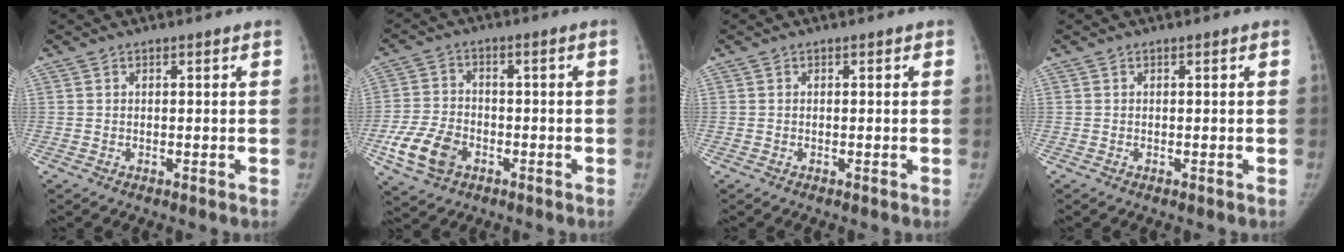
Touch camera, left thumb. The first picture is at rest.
{"total": 9.0, "force": [-3.6, 6.2, 5.4], "torque": [-0.102, 0.012, -0.066]}
{"total": 0.0}
{"total": 0.0}